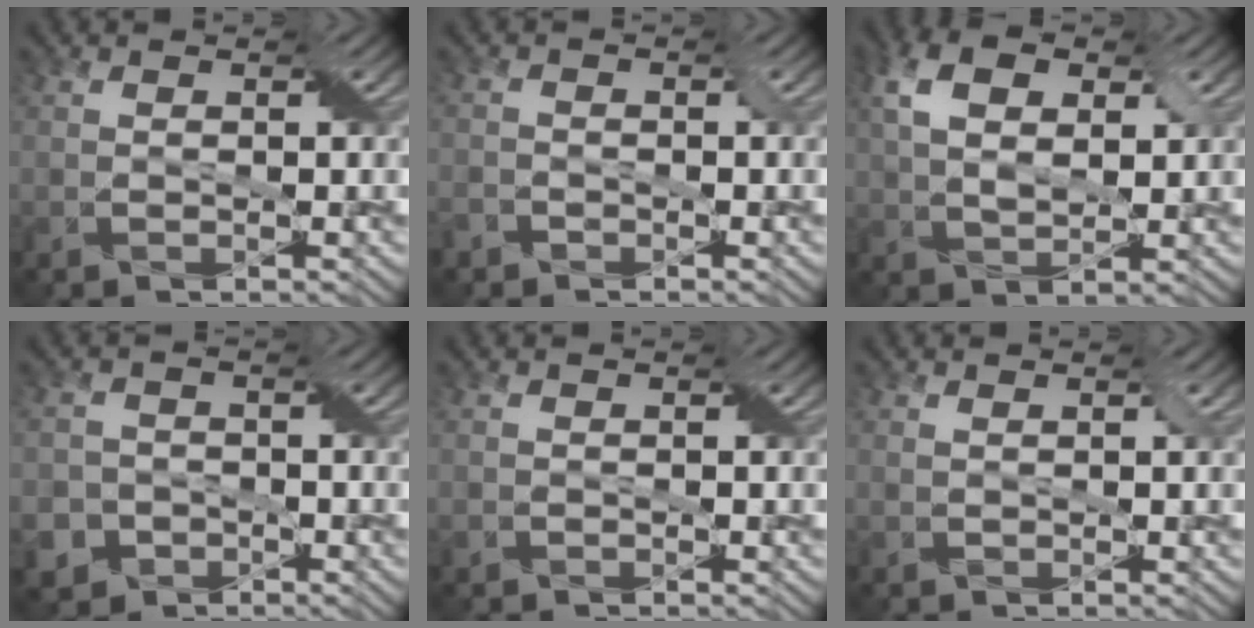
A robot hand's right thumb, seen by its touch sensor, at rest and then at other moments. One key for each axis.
{"total": 2.1, "fx": -1.5, "fy": 1.3, "fz": 0.6, "tx": -0.015, "ty": -0.002, "tz": -0.037}
{"total": 8.1, "fx": 3.0, "fy": 4.4, "fz": 6.1, "tx": -0.129, "ty": 0.011, "tz": 0.054}
{"total": 5.7, "fx": -2.7, "fy": 4.9, "fz": 1.1, "tx": -0.029, "ty": -0.008, "tz": -0.061}
{"total": 0.6, "fx": -0.3, "fy": 0.6, "fz": 0.0, "tx": -0.001, "ty": -0.002, "tz": -0.005}
{"total": 0.9, "fx": 0.4, "fy": 0.4, "fz": 0.7, "tx": -0.018, "ty": 0.001, "tz": 0.010}